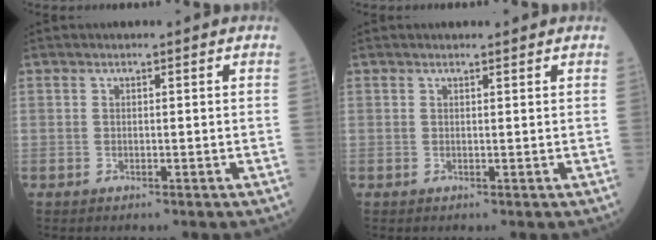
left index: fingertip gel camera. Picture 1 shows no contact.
{"total": 1.2, "force": [1.2, 0.1, 0.2], "torque": [-0.009, 0.004, 0.017]}